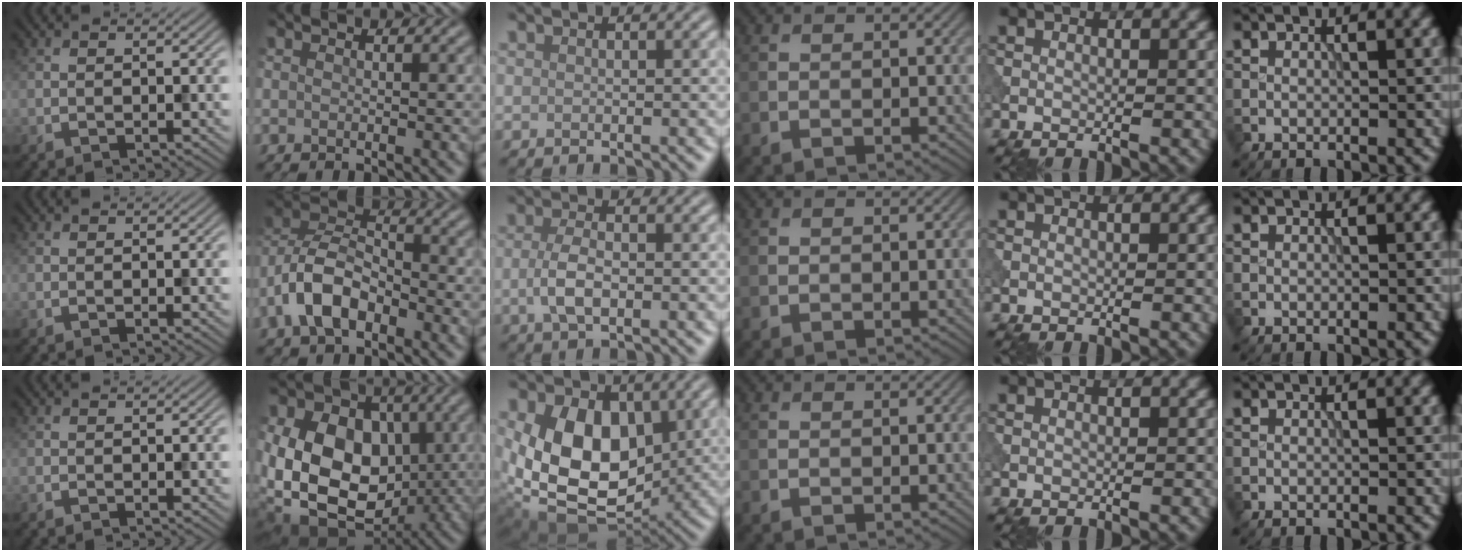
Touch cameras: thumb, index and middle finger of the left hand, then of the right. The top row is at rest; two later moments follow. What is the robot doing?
{"motion": "extract", "object": "peg toy"}